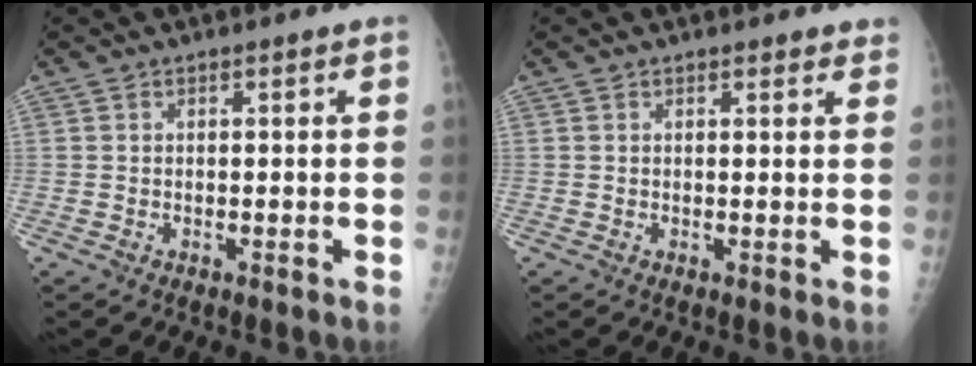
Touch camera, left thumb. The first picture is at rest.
{"total": 1.7, "force": [1.5, 0.7, 0.6], "torque": [0.007, -0.002, 0.014]}